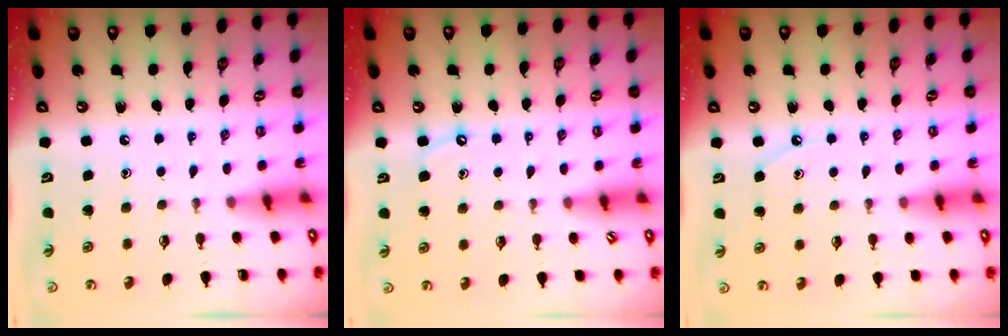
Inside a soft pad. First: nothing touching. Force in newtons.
{"total": 3.6, "press": 3.6, "slide": 0.5}
{"total": 4.7, "press": 4.7, "slide": 0.4}